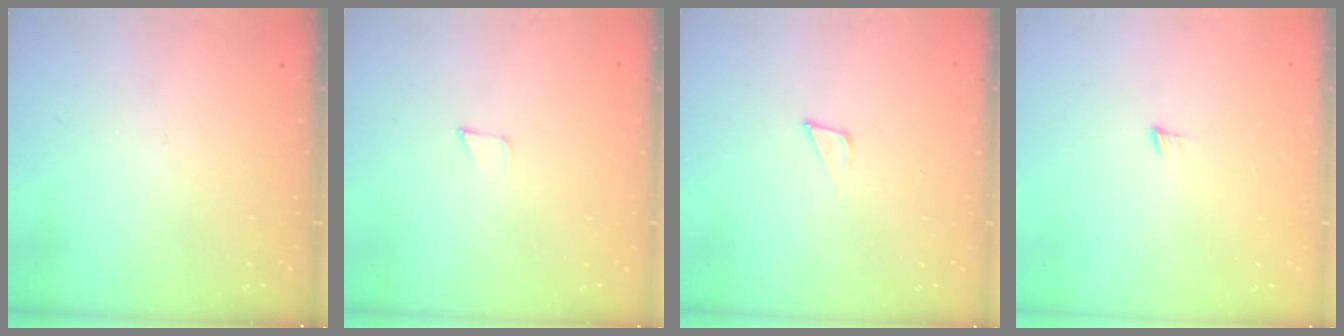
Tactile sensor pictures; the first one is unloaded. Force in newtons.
{"total": 2.6, "press": 2.6, "slide": 0.2}
{"total": 4.2, "press": 4.2, "slide": 0.4}
{"total": 3.2, "press": 3.2, "slide": 0.4}